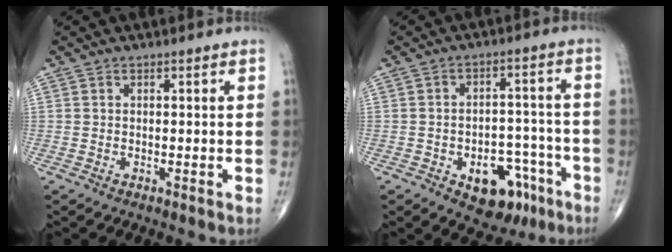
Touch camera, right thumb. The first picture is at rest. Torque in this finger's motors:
{"motor_torque": [1.09, 0.48, 0.44, -0.62, 0.01]}